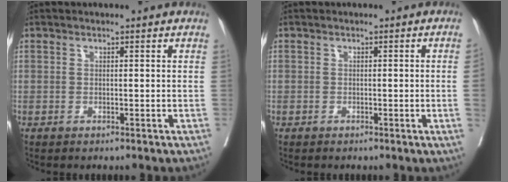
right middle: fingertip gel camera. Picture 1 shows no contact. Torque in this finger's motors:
{"motor_torque": [1.01, -1.13, -0.06, -0.21]}